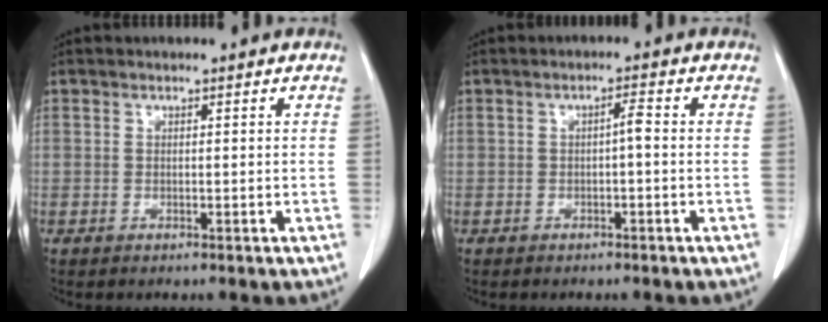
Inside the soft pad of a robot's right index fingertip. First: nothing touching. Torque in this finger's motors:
{"motor_torque": [0.28, -0.21, 0.01, 0.03]}